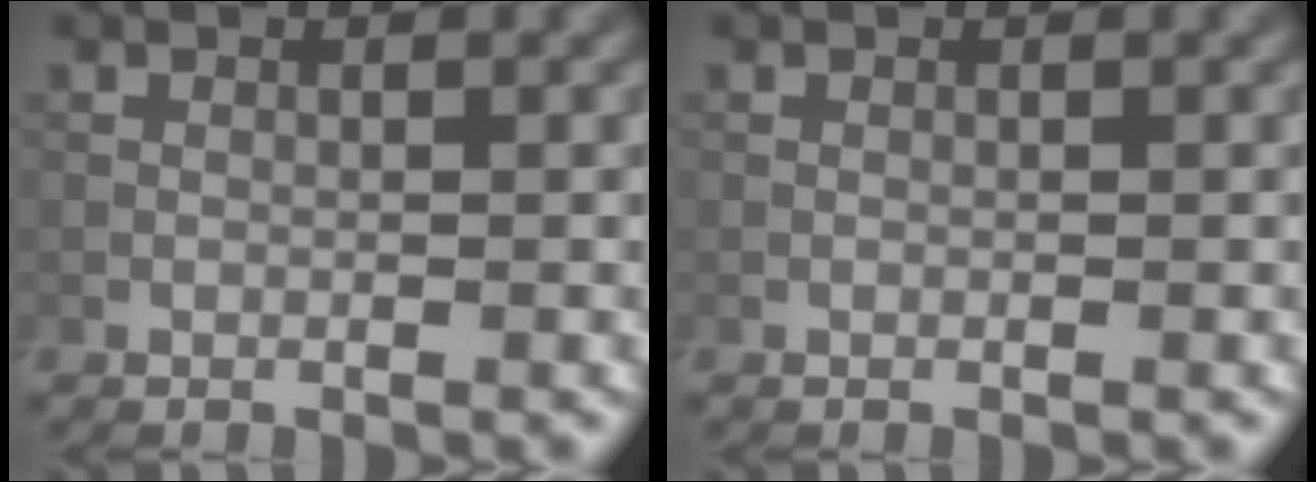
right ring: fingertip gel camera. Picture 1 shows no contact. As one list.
[{"total": 0.0}]